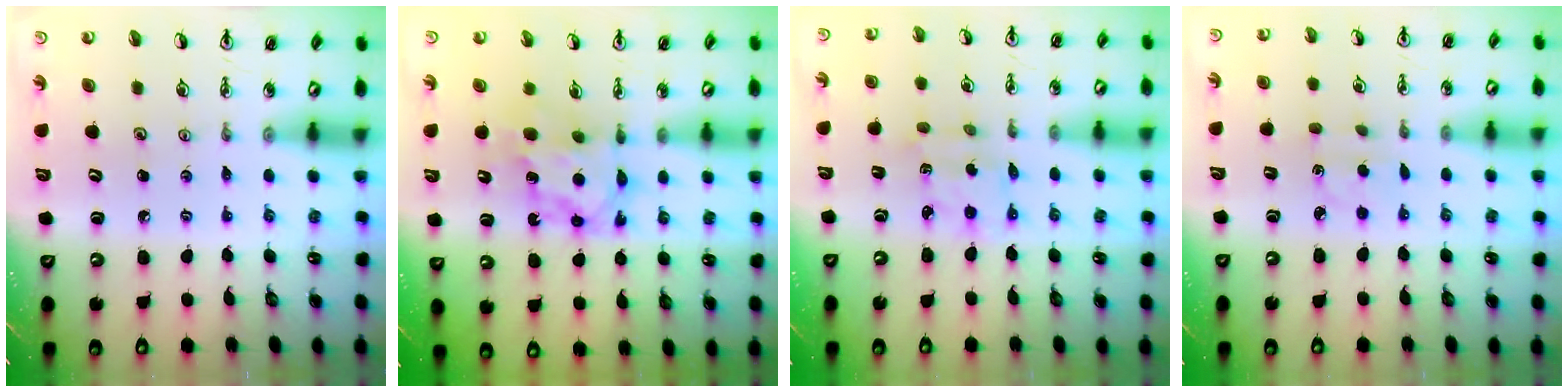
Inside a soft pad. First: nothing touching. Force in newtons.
{"total": 6.7, "press": 6.7, "slide": 0.3}
{"total": 2.1, "press": 2.0, "slide": 0.8}
{"total": 1.6, "press": 1.5, "slide": 0.5}